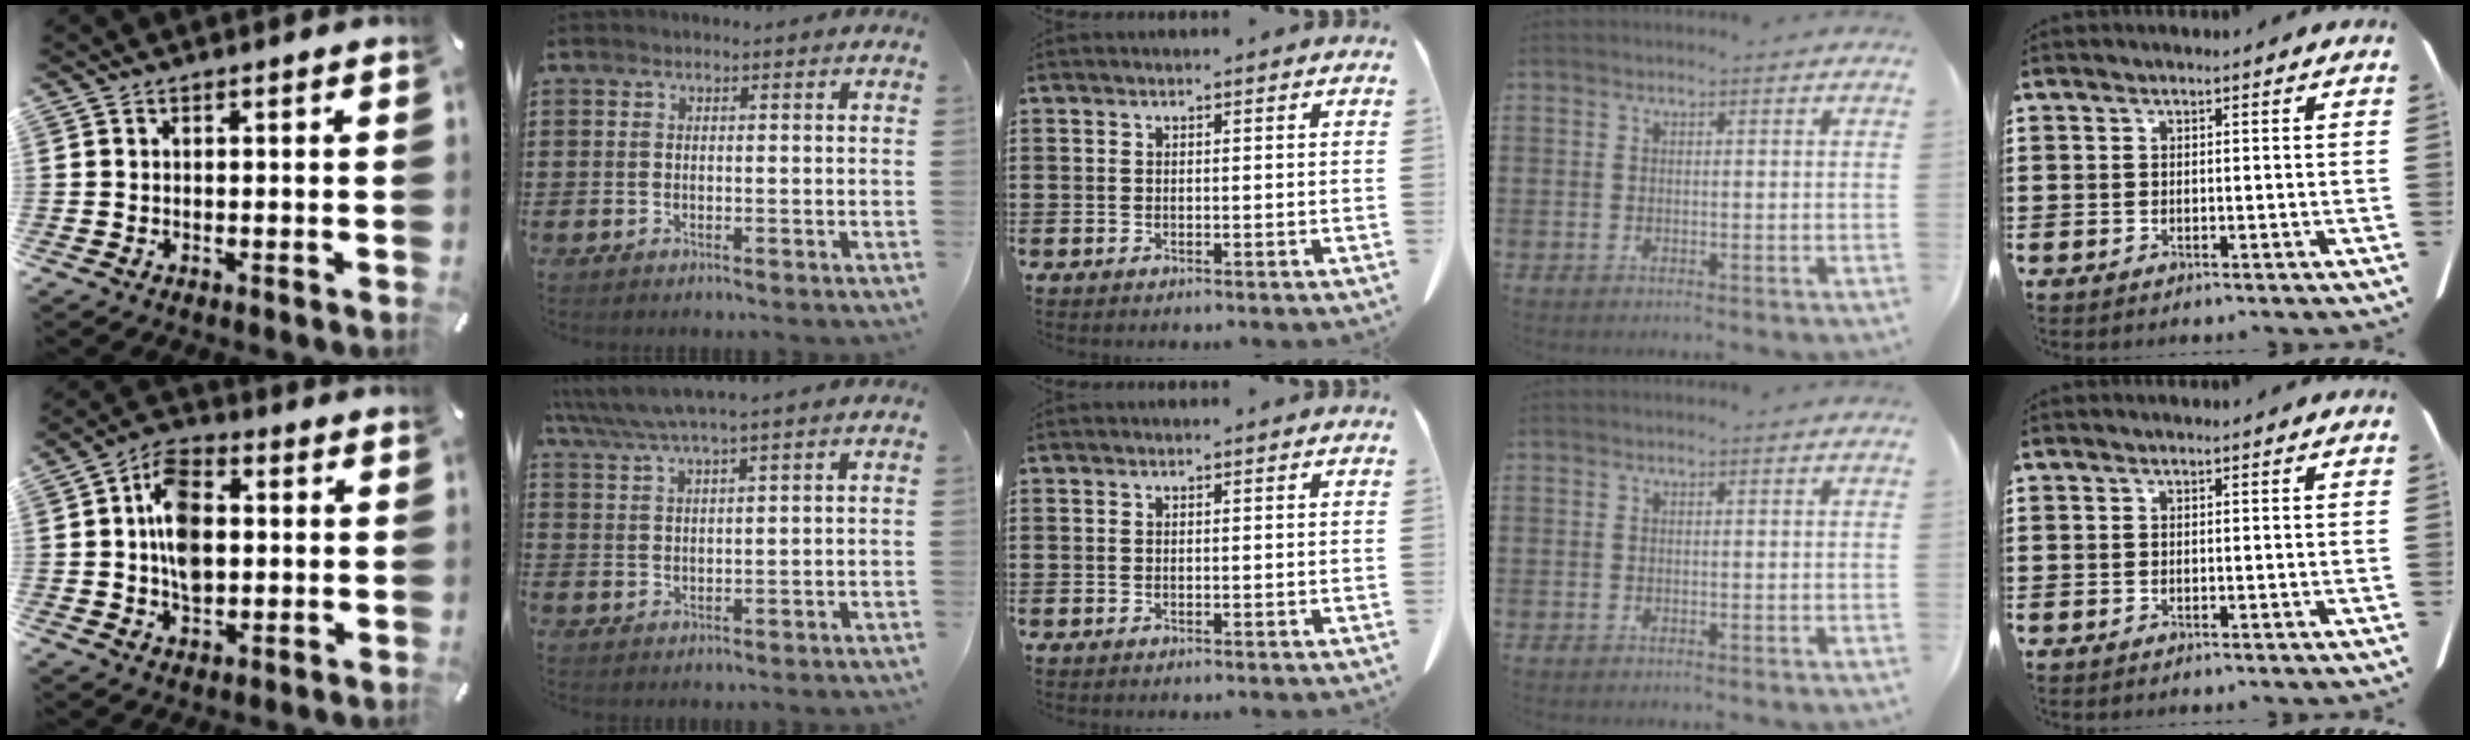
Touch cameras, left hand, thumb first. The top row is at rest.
{"thumb": {"total": 11.0, "force": [0.5, 7.8, 7.8], "torque": [-0.141, 0.007, 0.009]}, "index": {"total": 4.7, "force": [3.9, -0.1, 2.5], "torque": [-0.061, -0.011, 0.068]}}